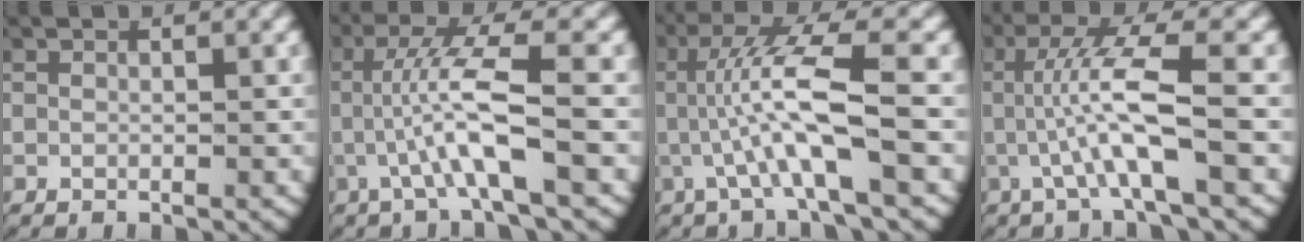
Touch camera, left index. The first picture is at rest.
{"total": 5.4, "force": [0.3, 1.1, 5.3], "torque": [-0.100, 0.007, 0.000]}
{"total": 6.4, "force": [0.7, 1.3, 6.2], "torque": [-0.109, 0.013, 0.005]}
{"total": 5.8, "force": [0.5, 1.2, 5.6], "torque": [-0.103, 0.010, 0.002]}